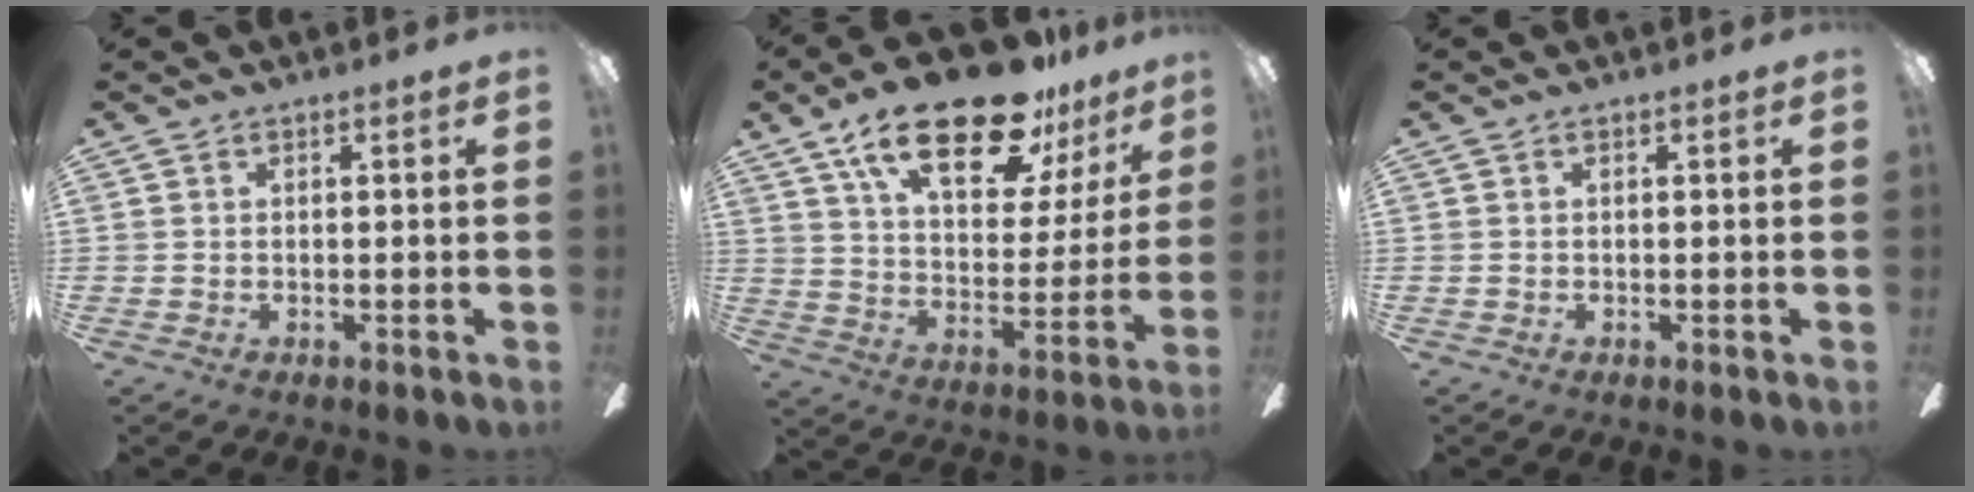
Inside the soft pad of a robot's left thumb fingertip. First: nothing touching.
{"total": 24.1, "force": [15.9, 9.4, 15.5], "torque": [-0.249, -0.088, 0.270]}
{"total": 0.0}